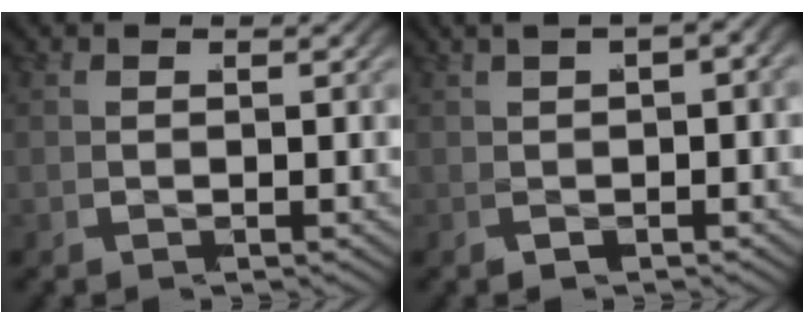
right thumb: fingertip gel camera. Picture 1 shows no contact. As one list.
[{"total": 5.1, "force": [0.4, 2.8, 4.2], "torque": [-0.066, 0.004, 0.002]}]